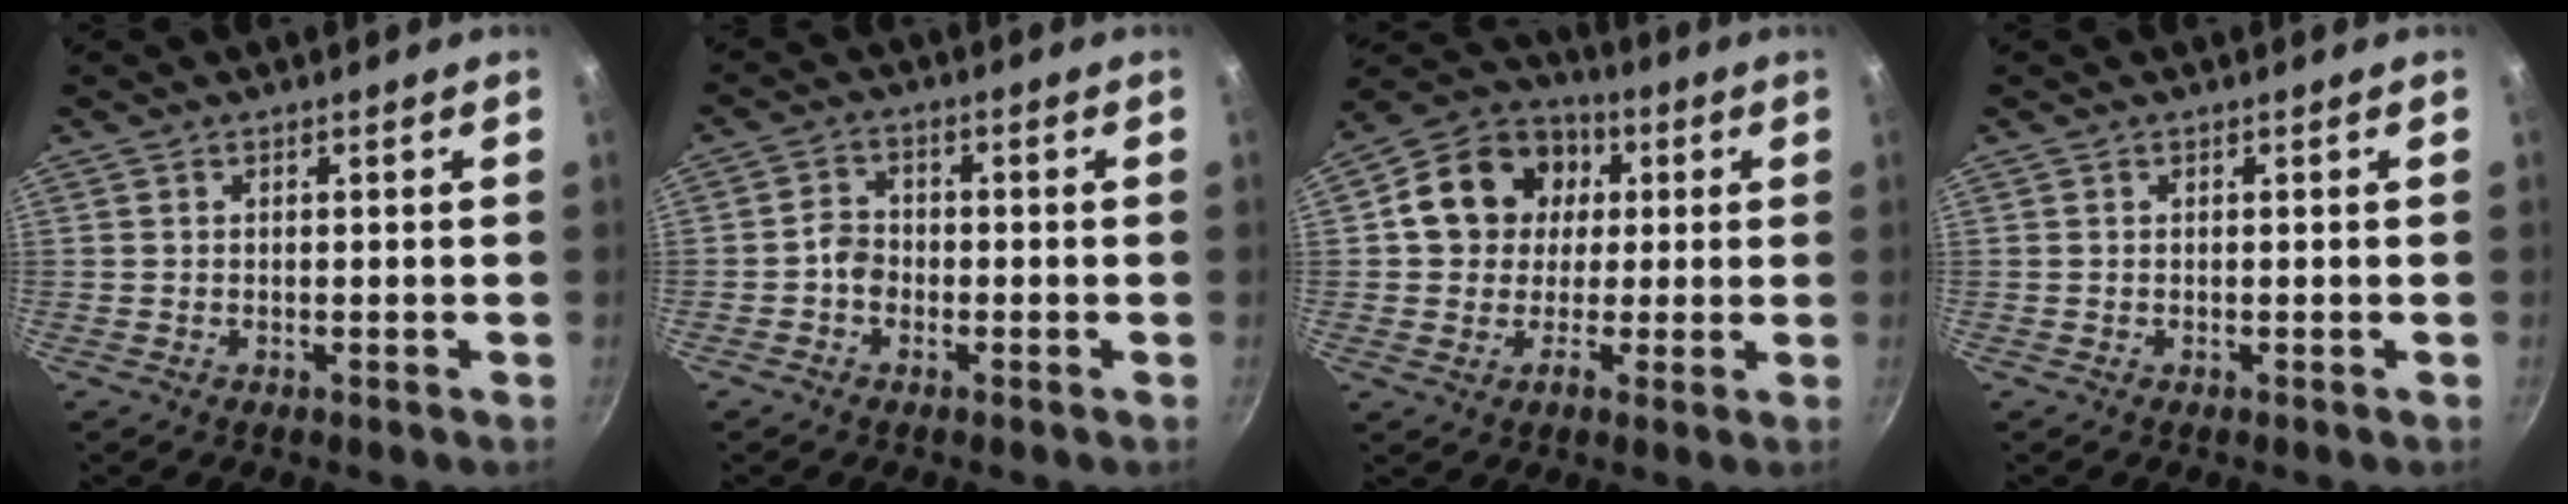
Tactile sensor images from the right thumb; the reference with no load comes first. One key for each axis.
{"total": 3.3, "fx": -1.2, "fy": 2.7, "fz": 1.6, "tx": -0.013, "ty": 0.022, "tz": -0.028}
{"total": 14.1, "fx": 1.9, "fy": 12.4, "fz": 6.5, "tx": -0.076, "ty": 0.026, "tz": 0.019}
{"total": 0.0}